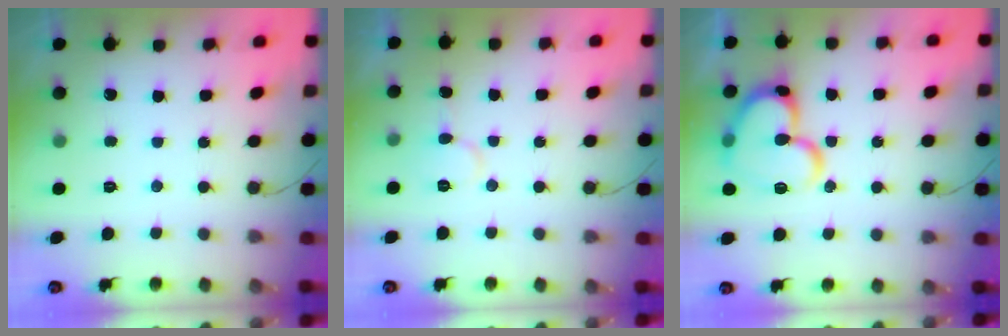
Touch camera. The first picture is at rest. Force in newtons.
{"total": 6.1, "press": 6.1, "slide": 0.2}
{"total": 18.5, "press": 18.4, "slide": 1.9}